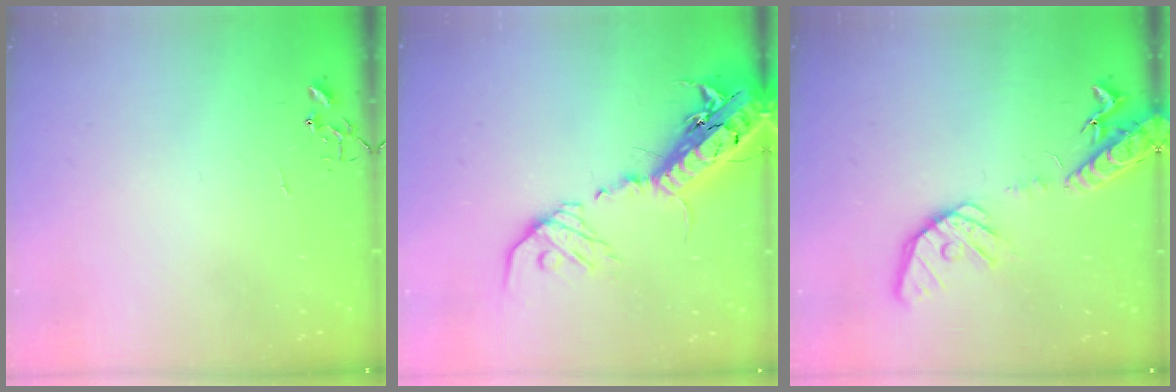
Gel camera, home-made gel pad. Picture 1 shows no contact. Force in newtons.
{"total": 23.9, "press": 23.3, "slide": 5.5}
{"total": 16.0, "press": 15.8, "slide": 2.5}